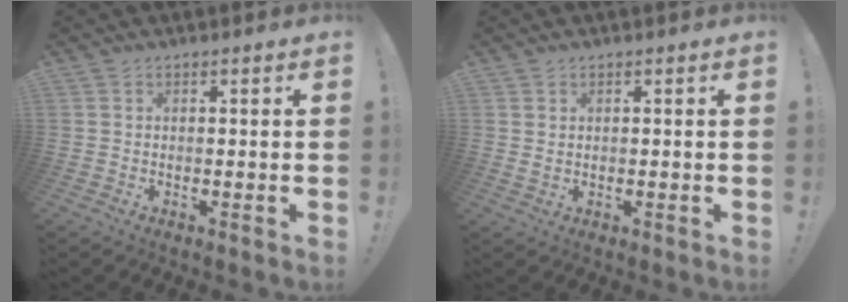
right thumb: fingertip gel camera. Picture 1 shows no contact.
{"total": 1.3, "force": [0.8, 0.7, 0.7], "torque": [-0.014, 0.002, 0.014]}